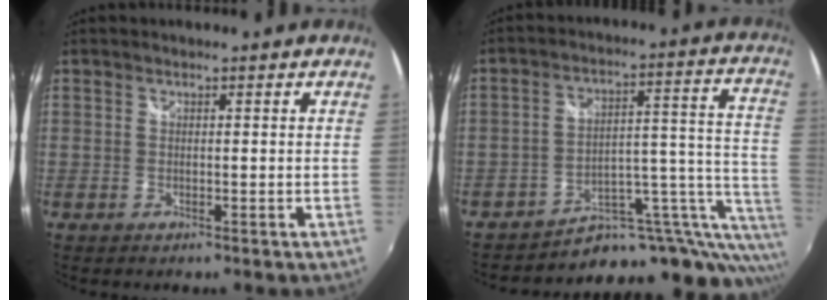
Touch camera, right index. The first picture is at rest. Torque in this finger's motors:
{"motor_torque": [0.78, -0.82, 0.32, 0.01]}